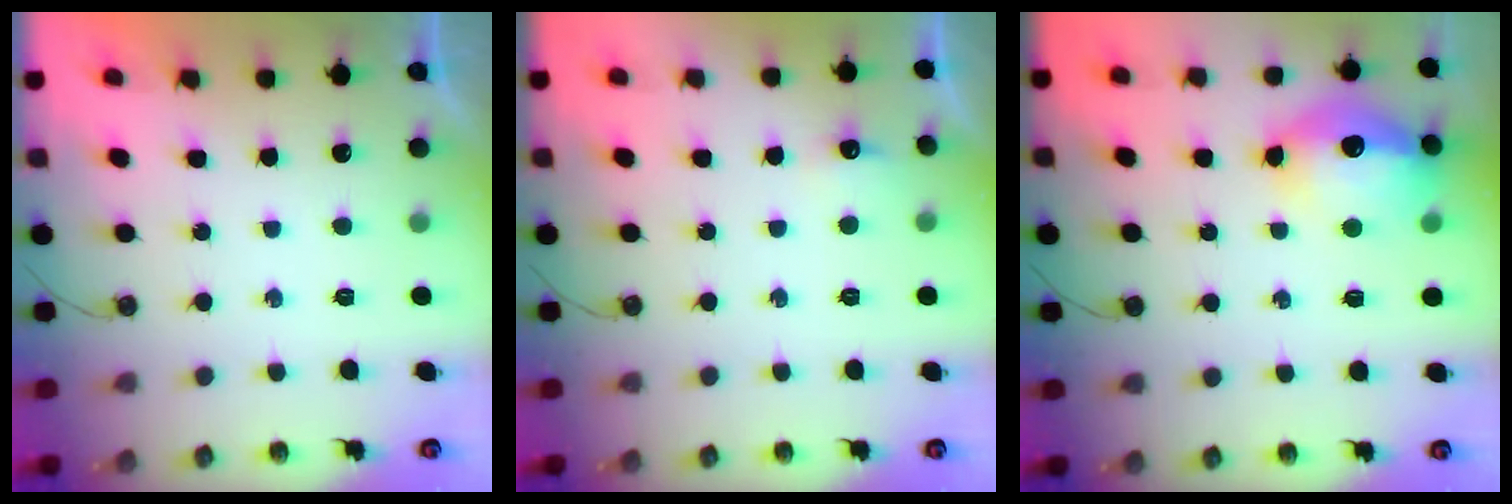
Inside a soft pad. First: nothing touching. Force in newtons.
{"total": 5.1, "press": 5.1, "slide": 0.7}
{"total": 15.2, "press": 15.1, "slide": 1.6}